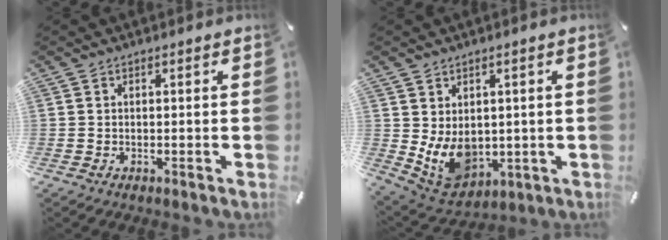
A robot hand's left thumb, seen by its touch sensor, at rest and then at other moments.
{"total": 9.2, "force": [0.4, 7.7, 5.0], "torque": [-0.102, -0.019, 0.014]}